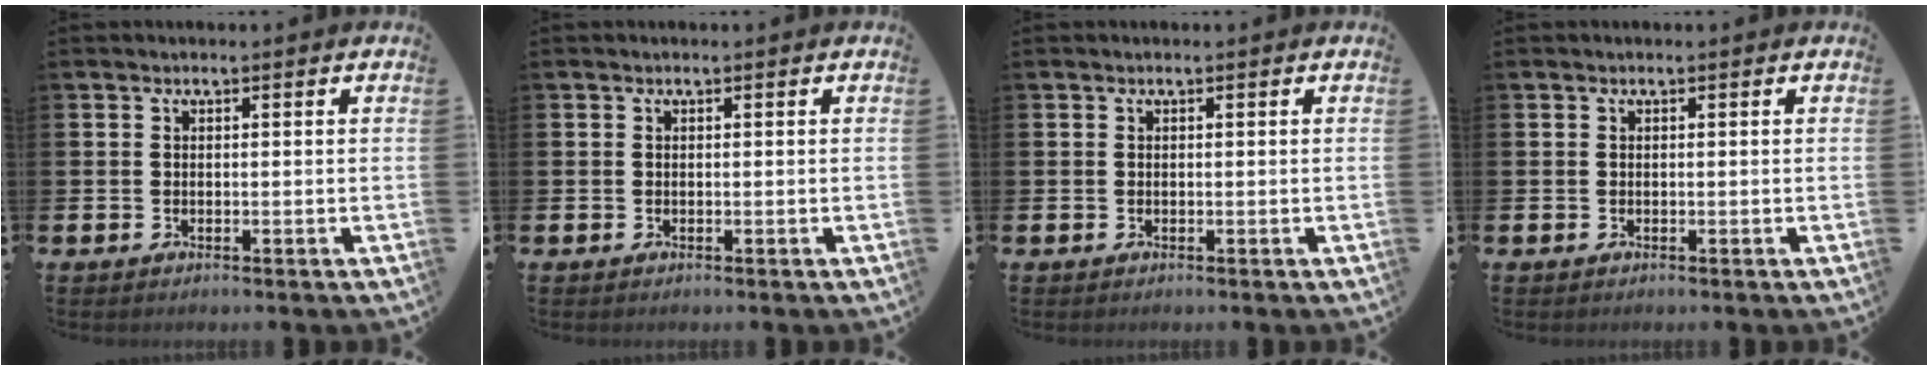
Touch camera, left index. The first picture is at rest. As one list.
[{"total": 0.0}, {"total": 0.0}, {"total": 0.0}]